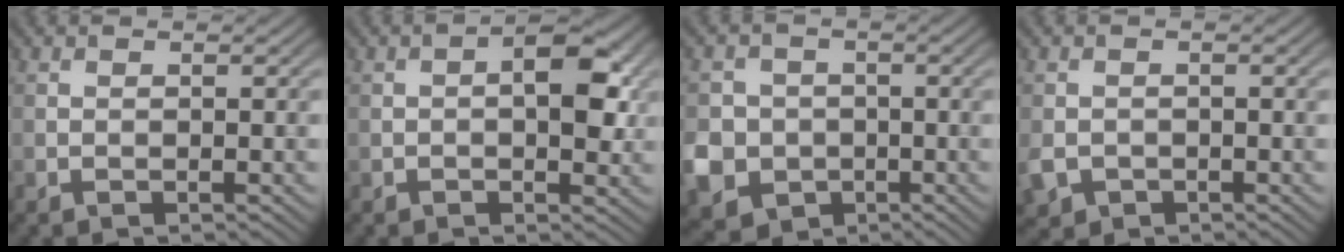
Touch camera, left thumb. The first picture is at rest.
{"total": 5.1, "force": [0.4, 2.4, 4.5], "torque": [-0.061, 0.005, 0.001]}
{"total": 8.0, "force": [-2.1, 7.3, 2.4], "torque": [-0.085, -0.021, -0.060]}
{"total": 2.7, "force": [-1.1, 2.2, 1.2], "torque": [-0.034, -0.014, -0.023]}